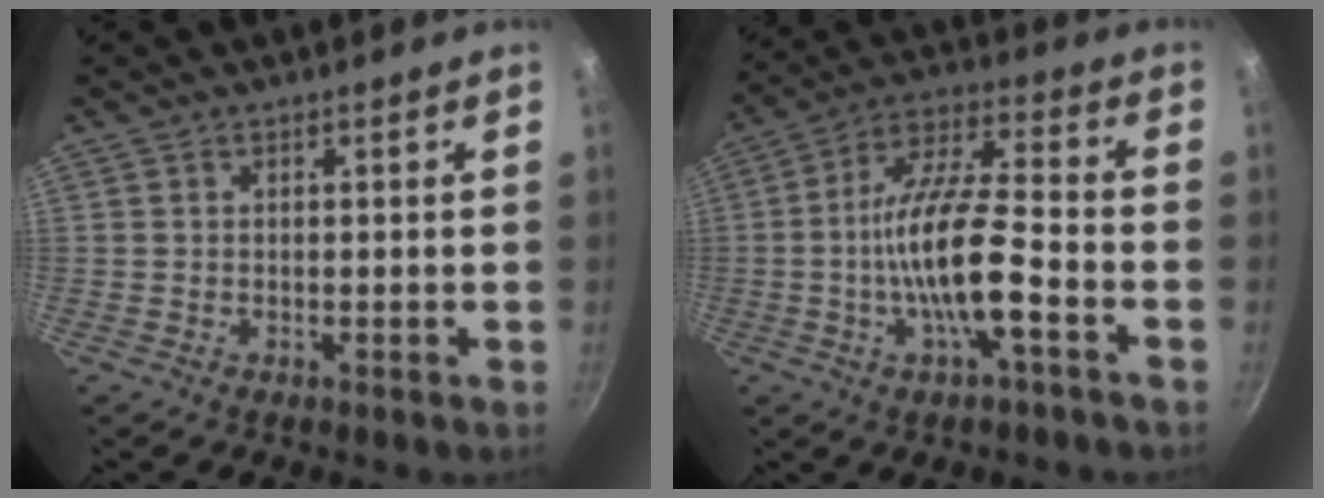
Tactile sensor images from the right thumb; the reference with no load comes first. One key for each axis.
{"total": 14.9, "fx": -4.3, "fy": 4.1, "fz": 13.6, "tx": -0.252, "ty": 0.037, "tz": -0.087}